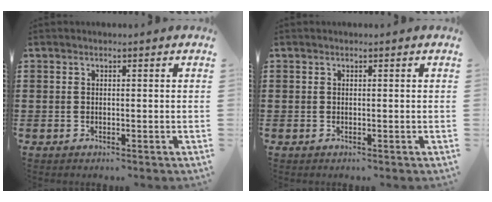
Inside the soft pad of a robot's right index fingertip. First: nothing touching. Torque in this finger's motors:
{"motor_torque": [0.16, 0.27, 0.06, 0.01]}